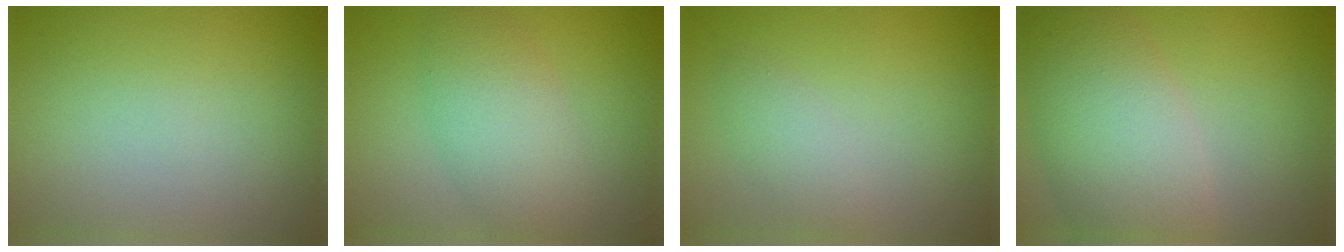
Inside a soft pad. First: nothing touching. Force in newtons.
{"total": 5.0, "press": 5.0, "slide": 0.4}
{"total": 1.9, "press": 1.9, "slide": 0.1}
{"total": 8.6, "press": 8.6, "slide": 0.4}